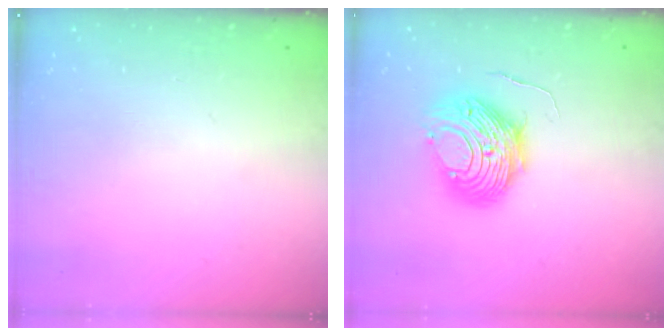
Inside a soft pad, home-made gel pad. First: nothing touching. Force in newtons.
{"total": 10.8, "press": 10.8, "slide": 0.9}